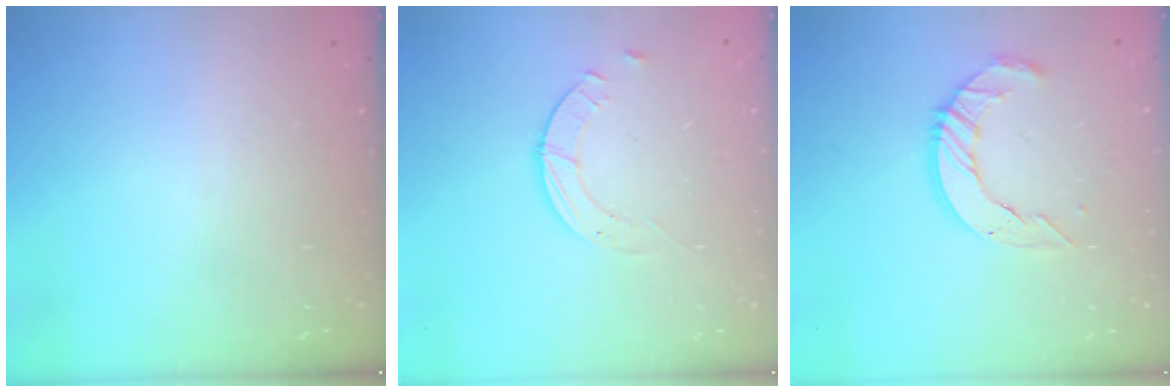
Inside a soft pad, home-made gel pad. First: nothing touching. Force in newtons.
{"total": 2.3, "press": 2.3, "slide": 0.3}
{"total": 10.8, "press": 10.8, "slide": 1.0}